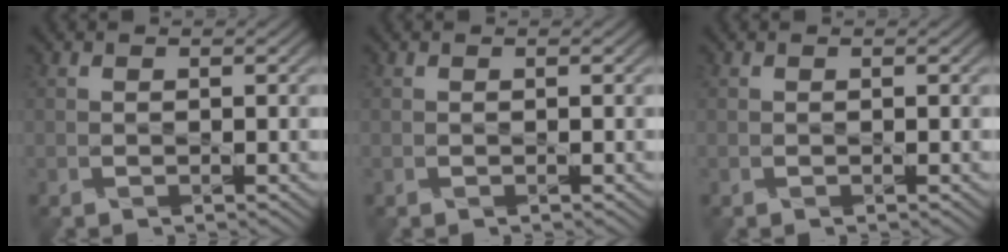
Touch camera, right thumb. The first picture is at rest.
{"total": 0.0}
{"total": 0.0}